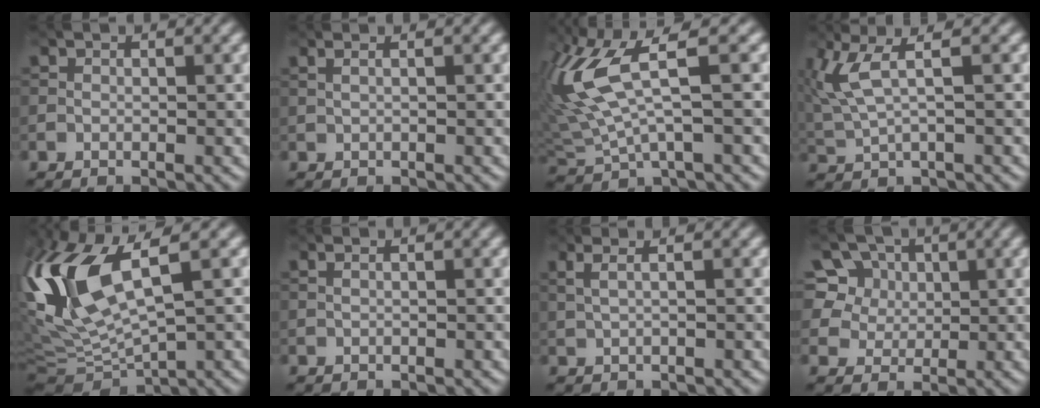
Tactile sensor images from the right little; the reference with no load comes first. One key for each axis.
{"total": 2.2, "fx": 1.2, "fy": 1.1, "fz": 1.5, "tx": -0.015, "ty": 0.014, "tz": -0.007}
{"total": 8.6, "fx": 2.1, "fy": 3.0, "fz": 7.8, "tx": -0.196, "ty": 0.005, "tz": 0.039}
{"total": 4.2, "fx": 1.5, "fy": 1.1, "fz": 3.8, "tx": -0.101, "ty": 0.003, "tz": 0.039}
{"total": 12.9, "fx": 3.3, "fy": 4.9, "fz": 11.5, "tx": -0.268, "ty": 0.007, "tz": 0.065}
{"total": 1.2, "fx": 0.6, "fy": 0.6, "fz": 0.8, "tx": -0.006, "ty": -0.001, "tz": -0.003}
{"total": 3.4, "fx": 1.8, "fy": 1.5, "fz": 2.4, "tx": -0.037, "ty": 0.018, "tz": 0.007}
{"total": 11.4, "fx": 6.3, "fy": 8.2, "fz": 4.8, "tx": -0.117, "ty": 0.022, "tz": 0.102}